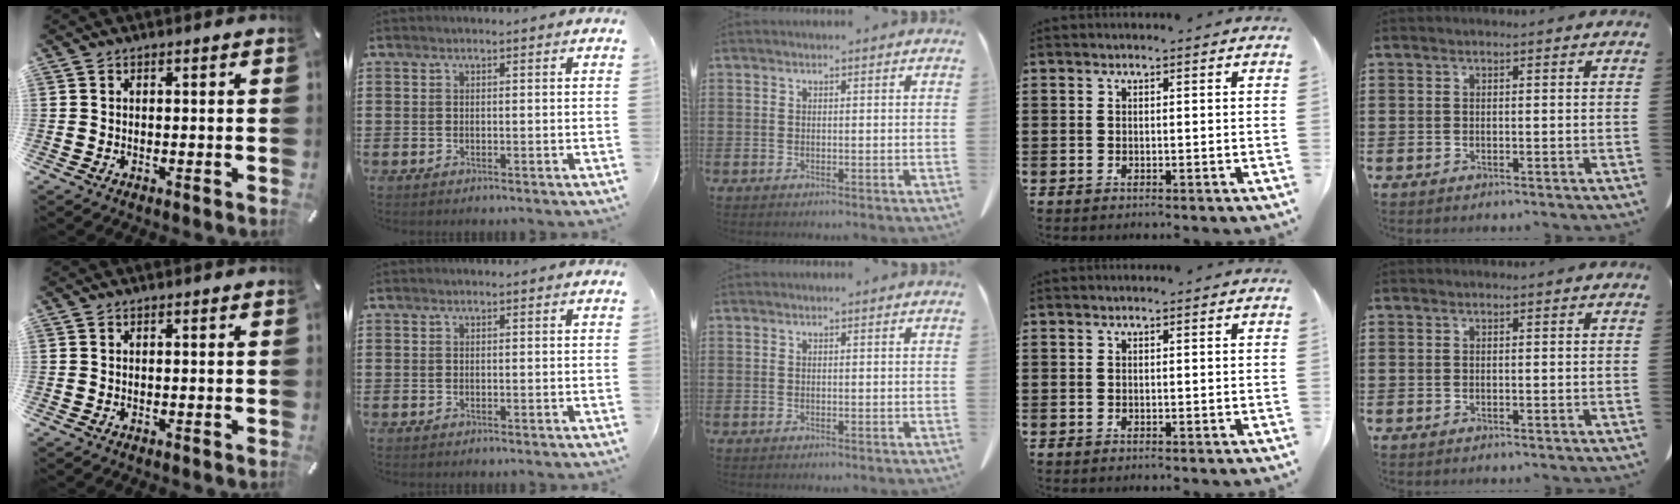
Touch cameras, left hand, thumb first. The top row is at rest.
{}